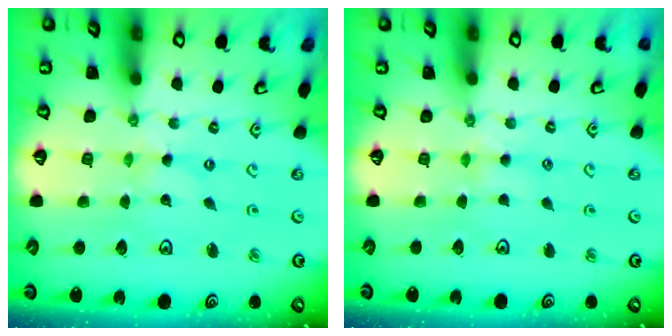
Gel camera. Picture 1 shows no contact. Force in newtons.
{"total": 3.0, "press": 2.9, "slide": 0.5}